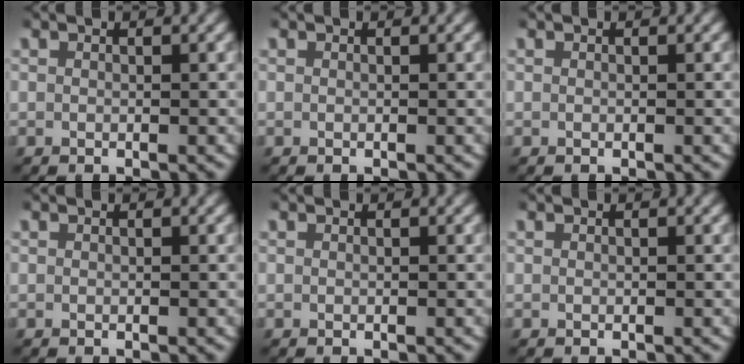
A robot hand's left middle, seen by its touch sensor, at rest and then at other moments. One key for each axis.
{"total": 0.0}
{"total": 0.0}
{"total": 0.0}
{"total": 0.0}
{"total": 0.0}